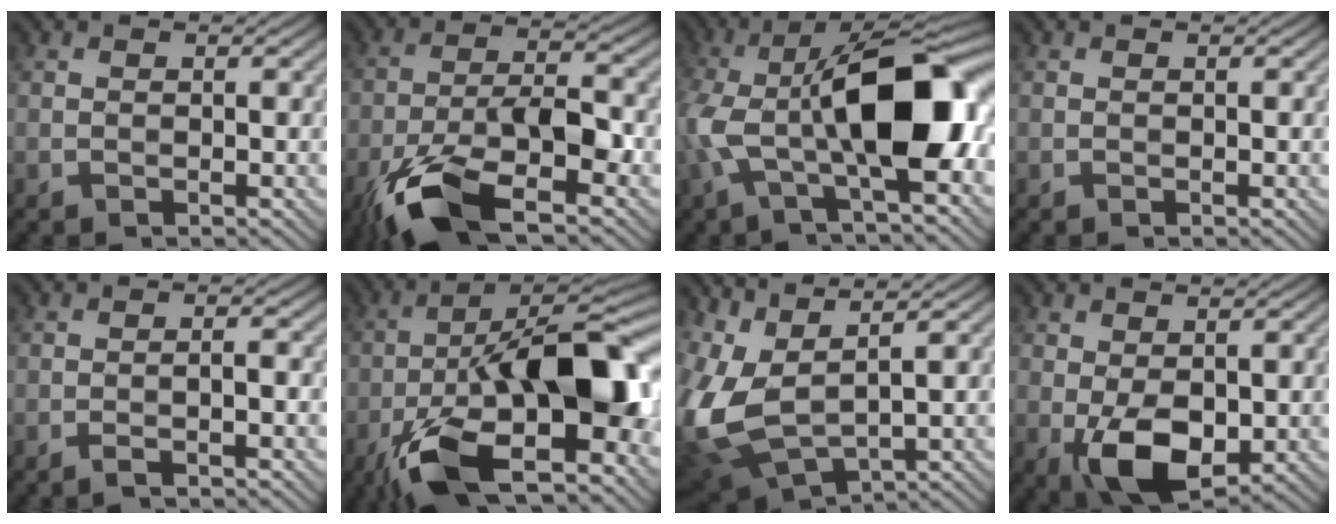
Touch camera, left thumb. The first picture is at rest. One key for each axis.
{"total": 13.0, "fx": -7.3, "fy": 4.4, "fz": 9.8, "tx": -0.193, "ty": -0.010, "tz": -0.147}
{"total": 14.8, "fx": -1.0, "fy": 6.1, "fz": 13.4, "tx": -0.265, "ty": -0.006, "tz": -0.024}
{"total": 0.0}
{"total": 2.1, "fx": -1.2, "fy": 0.1, "fz": 1.7, "tx": -0.027, "ty": 0.011, "tz": -0.028}
{"total": 18.8, "fx": -6.8, "fy": 7.5, "fz": 15.9, "tx": -0.271, "ty": -0.008, "tz": -0.120}
{"total": 11.4, "fx": 2.5, "fy": 4.9, "fz": 9.9, "tx": -0.267, "ty": -0.009, "tz": 0.066}
{"total": 7.1, "fx": -1.7, "fy": 3.9, "fz": 5.7, "tx": -0.123, "ty": -0.015, "tz": -0.024}